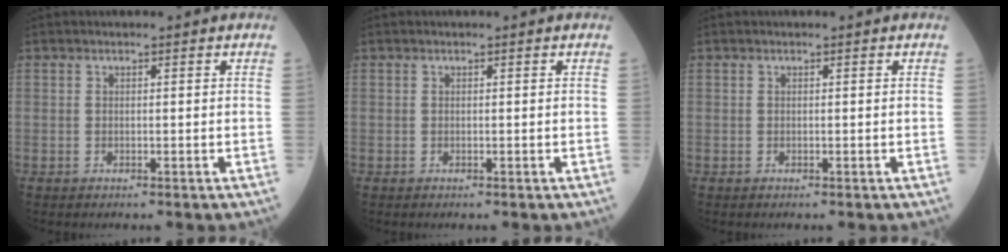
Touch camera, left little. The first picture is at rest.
{"total": 0.0}
{"total": 0.0}